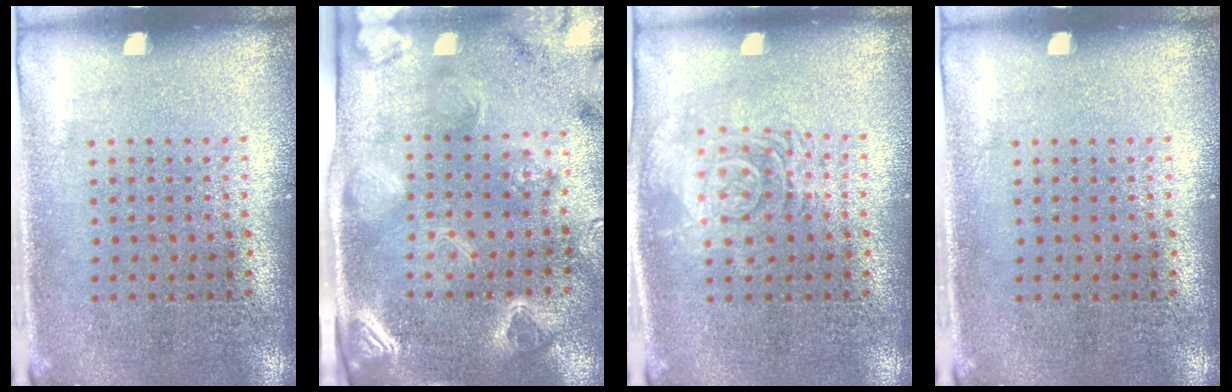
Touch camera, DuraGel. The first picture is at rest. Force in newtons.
{"total": 3.6, "press": 3.1, "slide": 1.8}
{"total": 3.0, "press": 2.9, "slide": 0.4}
{"total": 0.0}